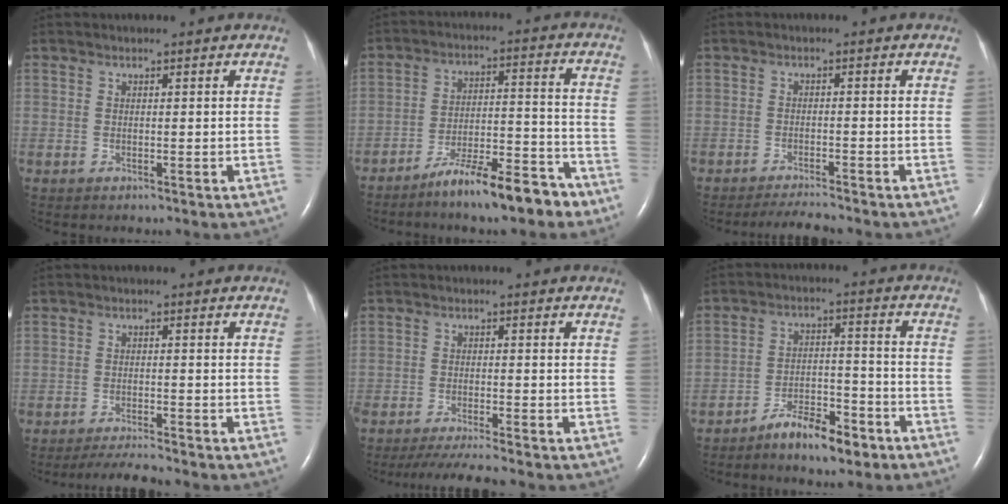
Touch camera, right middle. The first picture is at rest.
{"total": 11.0, "force": [-8.5, 2.1, 6.6], "torque": [-0.101, 0.017, -0.140]}
{"total": 3.5, "force": [-3.4, -0.4, 0.9], "torque": [-0.022, -0.016, -0.055]}
{"total": 4.2, "force": [-4.0, -0.5, 1.3], "torque": [-0.026, -0.018, -0.068]}
{"total": 6.9, "force": [-6.0, -0.7, 3.2], "torque": [-0.044, -0.023, -0.100]}
{"total": 7.6, "force": [-5.8, 2.4, 4.2], "torque": [-0.071, 0.009, -0.098]}